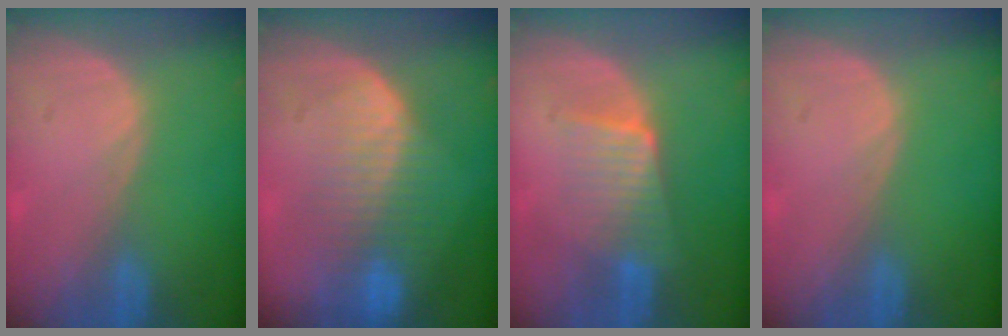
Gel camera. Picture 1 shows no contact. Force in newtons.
{"total": 8.5, "press": 7.4, "slide": 4.3}
{"total": 5.7, "press": 5.4, "slide": 1.8}
{"total": 0.0}